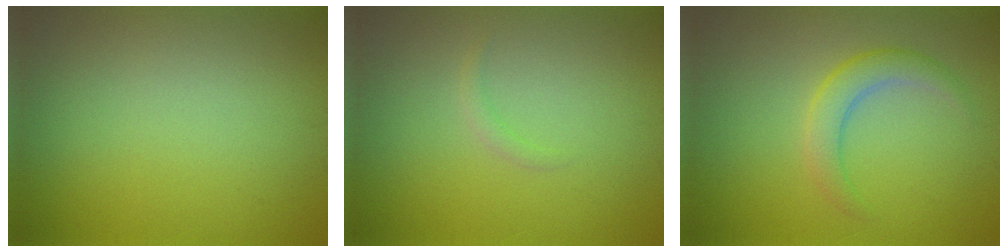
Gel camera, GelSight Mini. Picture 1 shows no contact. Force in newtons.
{"total": 0.7, "press": 0.7, "slide": 0.1}
{"total": 2.7, "press": 2.7, "slide": 0.1}